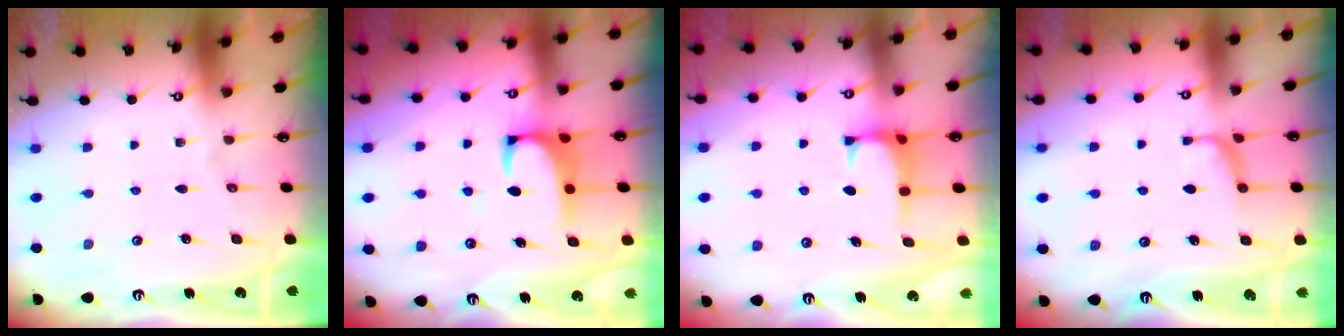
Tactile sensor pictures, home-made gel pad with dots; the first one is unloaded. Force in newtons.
{"total": 2.3, "press": 2.1, "slide": 0.9}
{"total": 0.5, "press": 0.4, "slide": 0.3}
{"total": 1.8, "press": 1.6, "slide": 0.7}